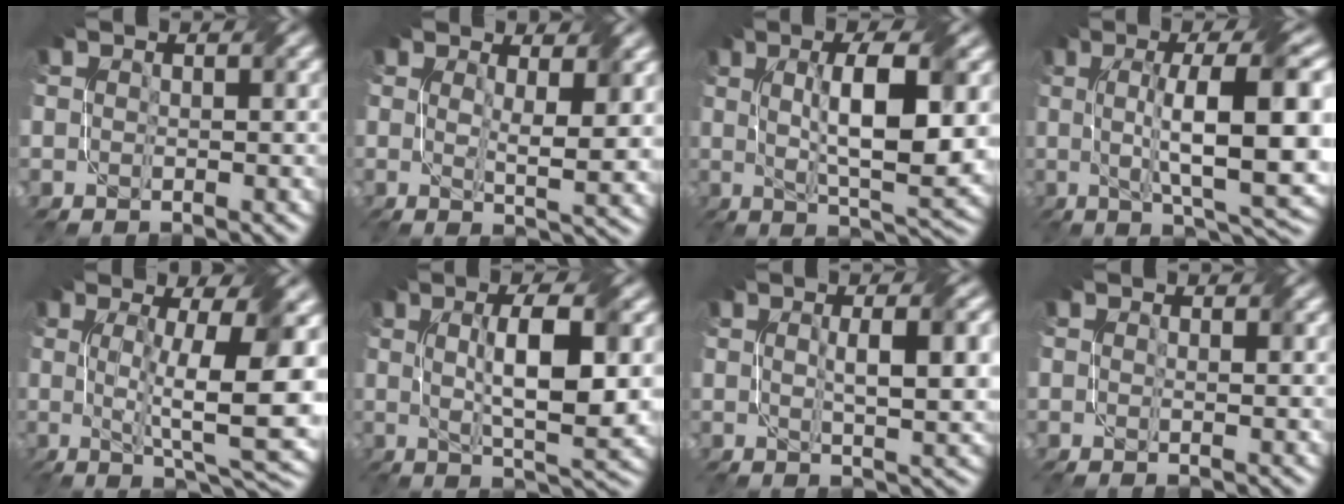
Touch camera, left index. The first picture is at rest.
{"total": 4.5, "force": [1.6, 1.1, 4.1], "torque": [-0.070, -0.012, 0.028]}
{"total": 9.4, "force": [1.4, 2.3, 9.0], "torque": [-0.143, 0.001, 0.026]}
{"total": 13.2, "force": [0.9, 3.1, 12.8], "torque": [-0.186, 0.007, 0.019]}
{"total": 11.6, "force": [1.1, 2.5, 11.2], "torque": [-0.165, -0.005, 0.020]}
{"total": 8.5, "force": [1.0, 2.0, 8.2], "torque": [-0.130, 0.002, 0.018]}
{"total": 5.6, "force": [0.9, 1.3, 5.4], "torque": [-0.078, 0.005, 0.016]}
{"total": 0.9, "force": [0.5, 0.0, 0.8], "torque": [-0.014, -0.004, 0.005]}